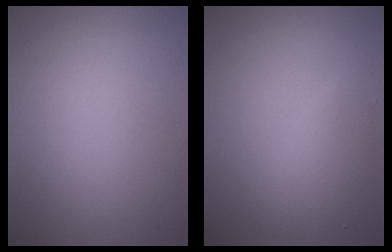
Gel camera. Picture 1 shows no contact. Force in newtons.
{"total": 2.5, "press": 2.5, "slide": 0.1}